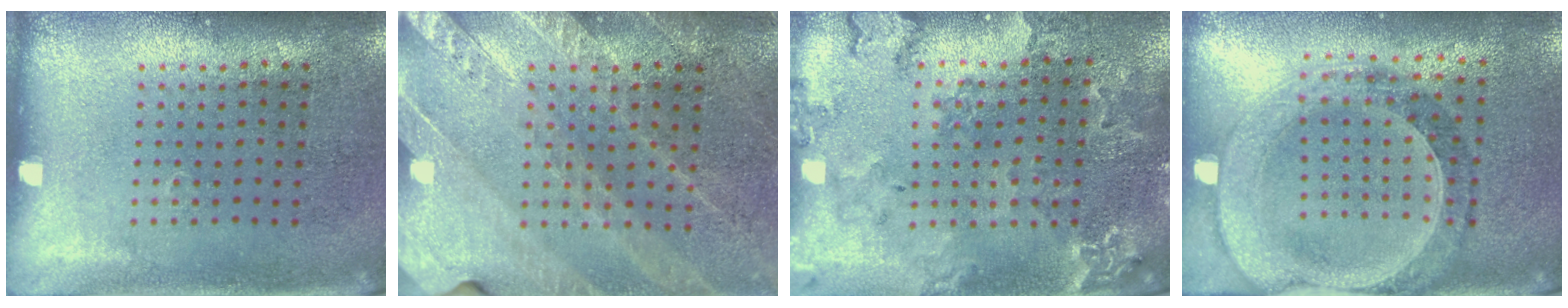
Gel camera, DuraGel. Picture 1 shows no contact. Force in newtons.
{"total": 2.9, "press": 2.7, "slide": 0.9}
{"total": 1.1, "press": 1.1, "slide": 0.2}
{"total": 1.4, "press": 1.4, "slide": 0.3}